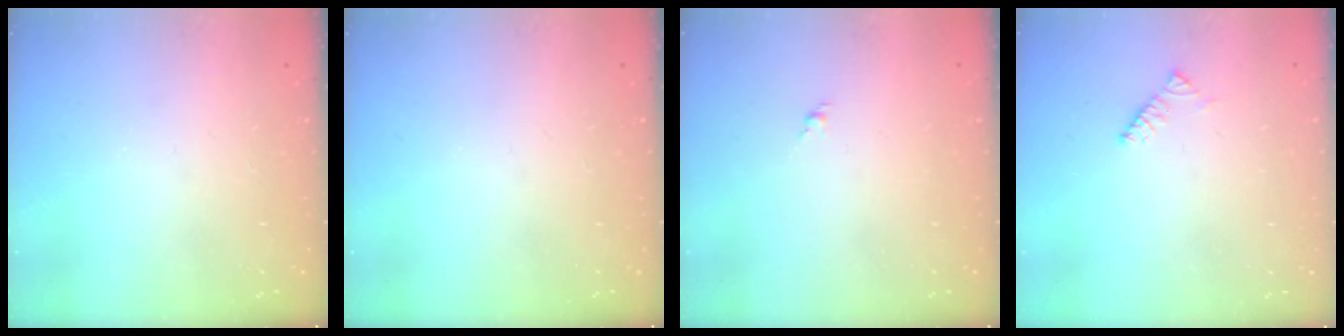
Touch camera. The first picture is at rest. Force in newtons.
{"total": 0.0}
{"total": 1.4, "press": 1.2, "slide": 0.6}
{"total": 2.9, "press": 2.9, "slide": 0.5}